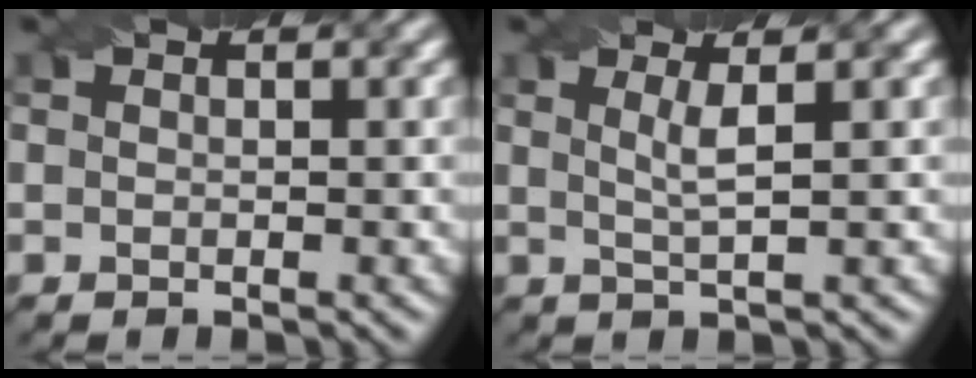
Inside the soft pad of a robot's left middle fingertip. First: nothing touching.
{"total": 2.2, "force": [0.6, 0.4, 2.1], "torque": [-0.039, 0.000, 0.010]}